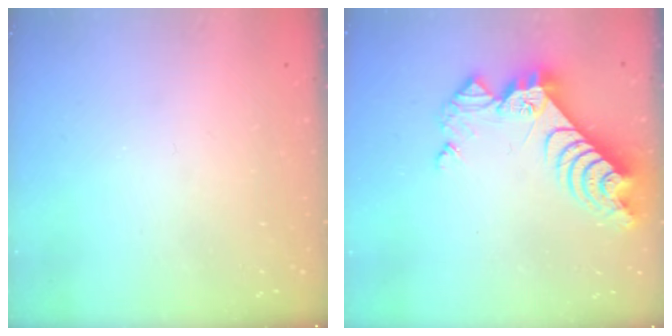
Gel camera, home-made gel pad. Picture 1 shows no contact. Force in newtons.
{"total": 12.7, "press": 12.6, "slide": 1.1}